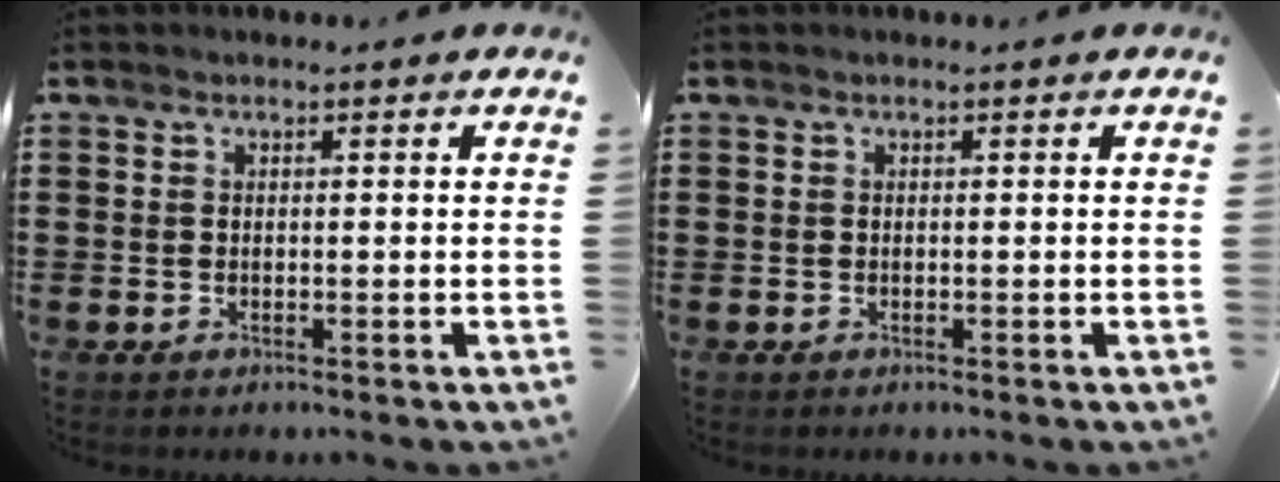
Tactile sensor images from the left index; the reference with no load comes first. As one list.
[{"total": 0.0}]